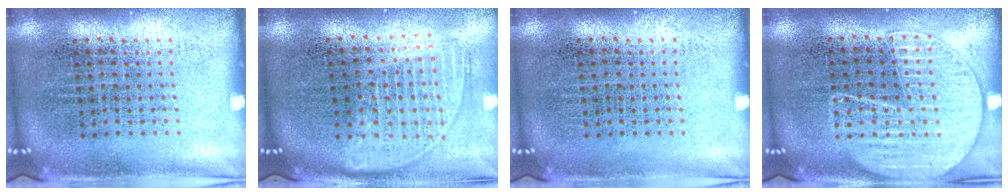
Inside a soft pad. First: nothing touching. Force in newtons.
{"total": 1.8, "press": 1.5, "slide": 0.9}
{"total": 0.0}
{"total": 1.5, "press": 1.5, "slide": 0.1}